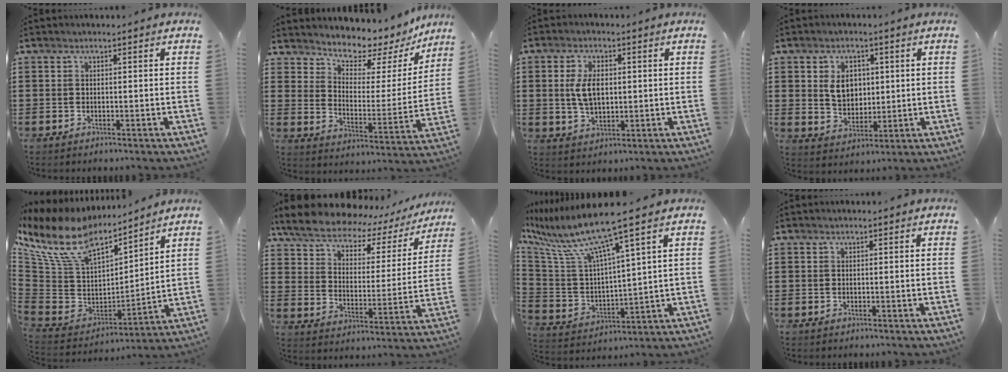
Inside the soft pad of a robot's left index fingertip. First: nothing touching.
{"total": 5.9, "force": [5.4, 2.2, 0.6], "torque": [-0.036, -0.049, 0.088]}
{"total": 5.5, "force": [0.7, 3.1, 4.5], "torque": [-0.102, 0.003, 0.005]}
{"total": 5.0, "force": [1.1, 4.0, 2.9], "torque": [-0.056, 0.006, 0.013]}
{"total": 12.6, "force": [9.1, 5.5, 6.8], "torque": [-0.188, -0.062, 0.158]}
{"total": 7.1, "force": [5.9, 2.3, 3.1], "torque": [-0.088, -0.035, 0.099]}
{"total": 12.8, "force": [8.5, 0.6, 9.6], "torque": [-0.236, -0.055, 0.128]}
{"total": 0.0}